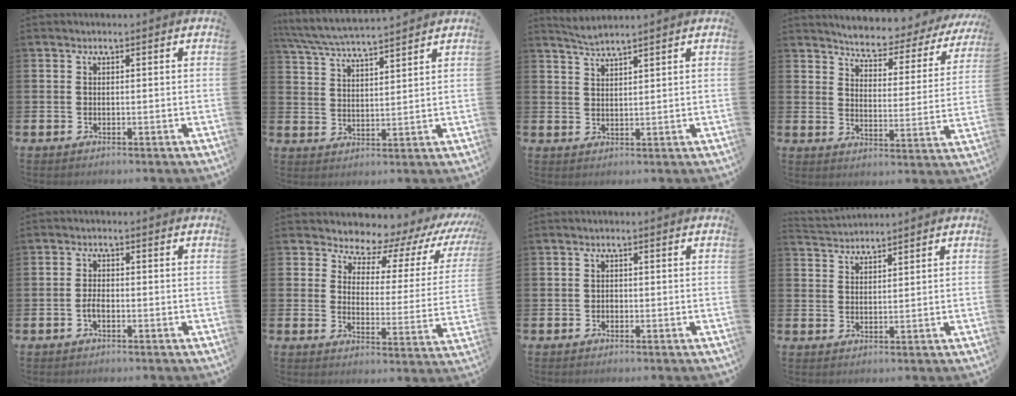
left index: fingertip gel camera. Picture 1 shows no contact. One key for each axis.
{"total": 5.9, "fx": 5.7, "fy": 0.3, "fz": 1.3, "tx": -0.048, "ty": -0.032, "tz": 0.102}
{"total": 2.7, "fx": 2.7, "fy": -0.2, "fz": 0.3, "tx": -0.014, "ty": -0.006, "tz": 0.050}
{"total": 4.8, "fx": 4.6, "fy": 0.7, "fz": 0.9, "tx": -0.041, "ty": -0.042, "tz": 0.071}
{"total": 1.7, "fx": -0.7, "fy": 0.8, "fz": 1.3, "tx": -0.027, "ty": 0.003, "tz": -0.014}
{"total": 6.0, "fx": 5.3, "fy": 2.8, "fz": 0.8, "tx": -0.036, "ty": -0.058, "tz": 0.083}
{"total": 0.6, "fx": -0.3, "fy": 0.5, "fz": 0.1, "tx": -0.005, "ty": 0.003, "tz": -0.008}
{"total": 2.8, "fx": 2.7, "fy": 0.3, "fz": -0.2, "tx": 0.002, "ty": -0.014, "tz": 0.050}